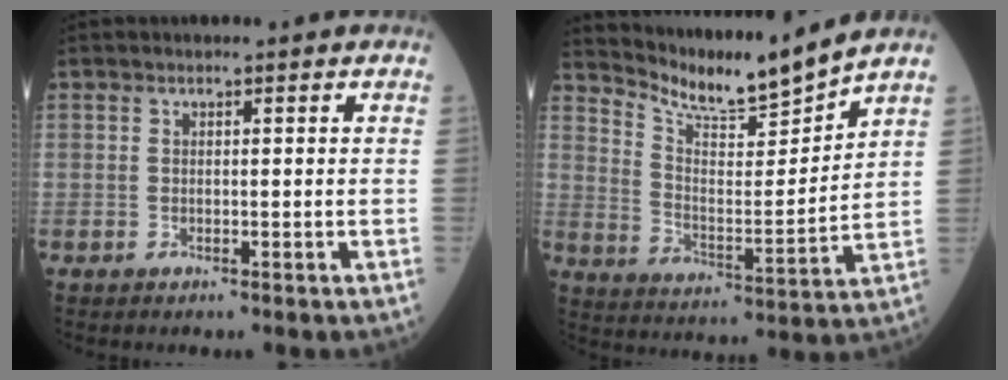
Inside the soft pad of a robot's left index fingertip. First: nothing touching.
{"total": 10.2, "force": [10.0, -1.4, 1.6], "torque": [-0.049, -0.023, 0.188]}